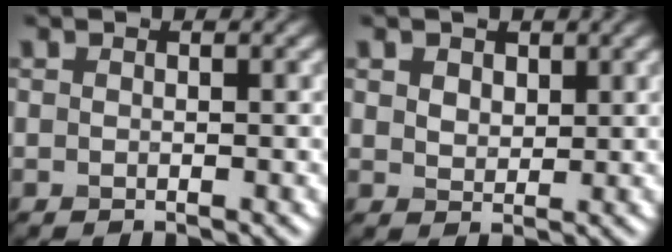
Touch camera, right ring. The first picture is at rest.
{"total": 2.6, "force": [1.5, 1.8, 1.3], "torque": [-0.029, 0.009, 0.018]}